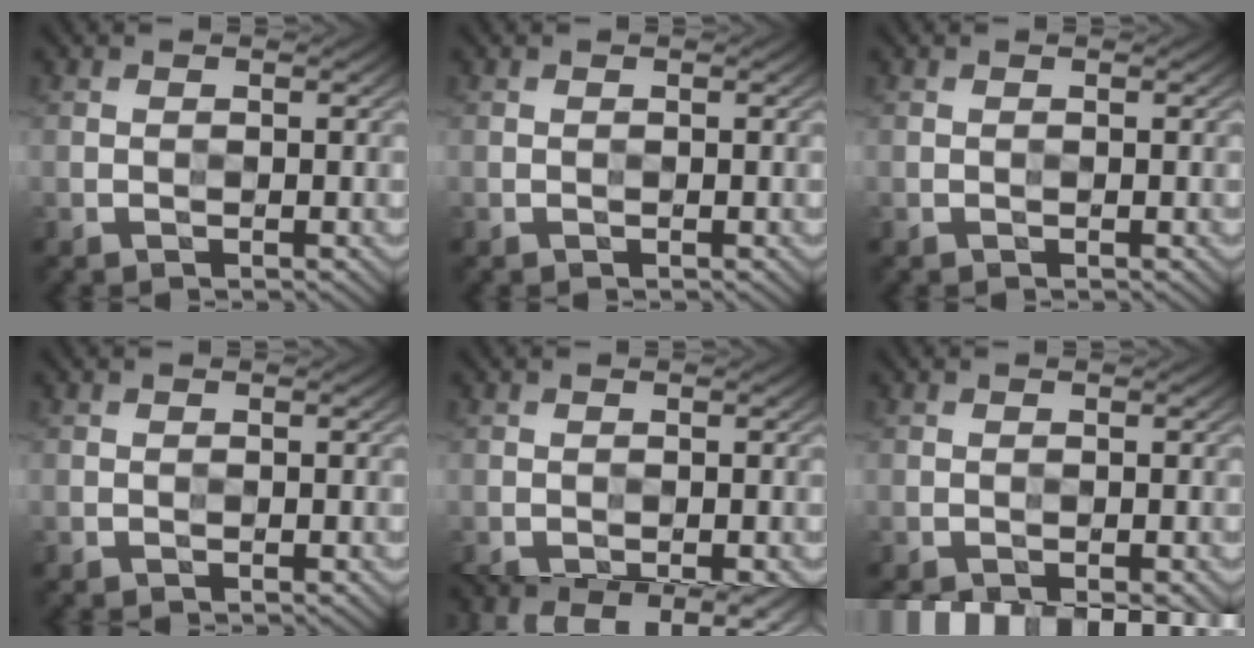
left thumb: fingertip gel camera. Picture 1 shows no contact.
{"total": 0.7, "force": [0.4, -0.3, -0.4], "torque": [0.006, 0.003, 0.005]}
{"total": 0.0}
{"total": 0.0}
{"total": 6.1, "force": [-4.4, 2.5, 3.4], "torque": [-0.068, -0.037, -0.040]}
{"total": 3.3, "force": [-2.2, 1.5, 1.8], "torque": [-0.028, -0.017, -0.026]}